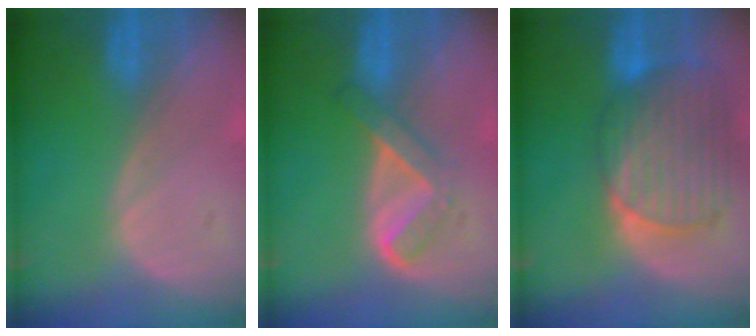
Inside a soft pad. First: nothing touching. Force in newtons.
{"total": 5.2, "press": 4.4, "slide": 2.9}
{"total": 10.4, "press": 8.9, "slide": 5.5}